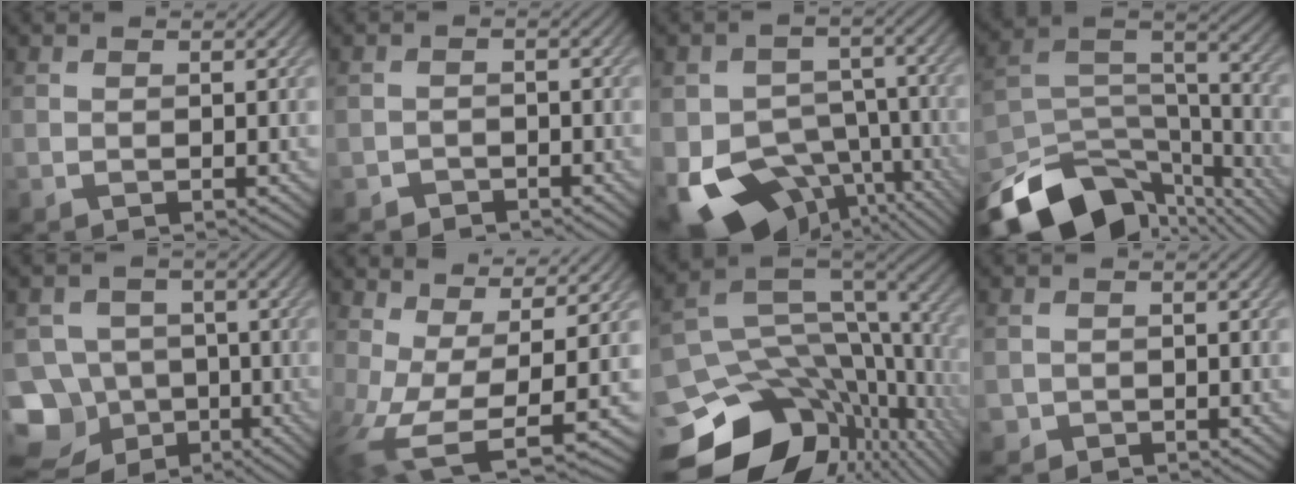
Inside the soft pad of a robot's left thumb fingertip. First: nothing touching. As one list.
[{"total": 1.5, "force": [-1.2, 0.9, 0.1], "torque": [0.004, 0.004, -0.025]}, {"total": 17.1, "force": [-9.8, 11.2, 8.4], "torque": [-0.154, -0.048, -0.116]}, {"total": 17.1, "force": [-12.3, 7.6, 9.2], "torque": [-0.217, -0.035, -0.191]}, {"total": 12.2, "force": [-6.3, 9.9, 3.2], "torque": [-0.104, -0.022, -0.121]}, {"total": 10.8, "force": [-1.0, 3.9, 10.1], "torque": [-0.223, -0.014, -0.008]}, {"total": 17.3, "force": [-6.0, 12.2, 10.7], "torque": [-0.217, -0.038, -0.063]}, {"total": 1.2, "force": [-0.9, 0.9, 0.0], "torque": [0.008, -0.001, -0.020]}]